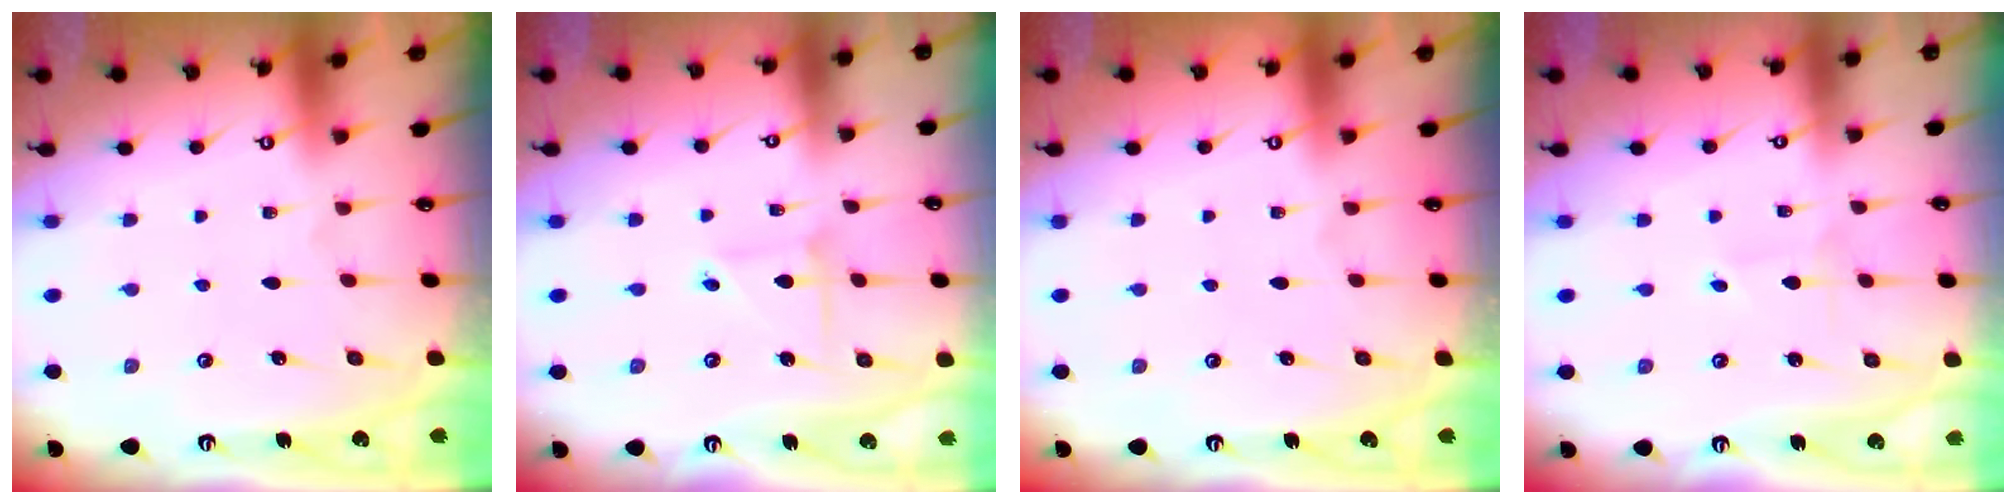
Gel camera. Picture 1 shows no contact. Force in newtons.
{"total": 2.4, "press": 2.4, "slide": 0.3}
{"total": 0.0}
{"total": 0.6, "press": 0.6, "slide": 0.0}